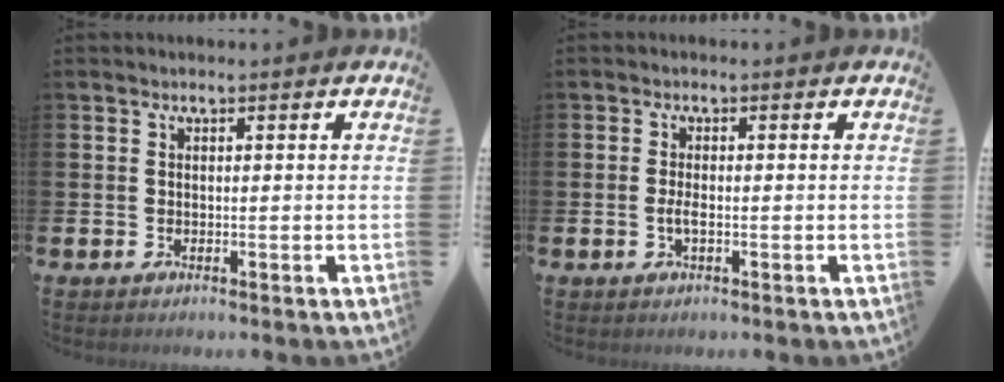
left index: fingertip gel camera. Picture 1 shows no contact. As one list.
[{"total": 1.5, "force": [-0.3, 0.4, 1.4], "torque": [-0.027, 0.002, -0.006]}]